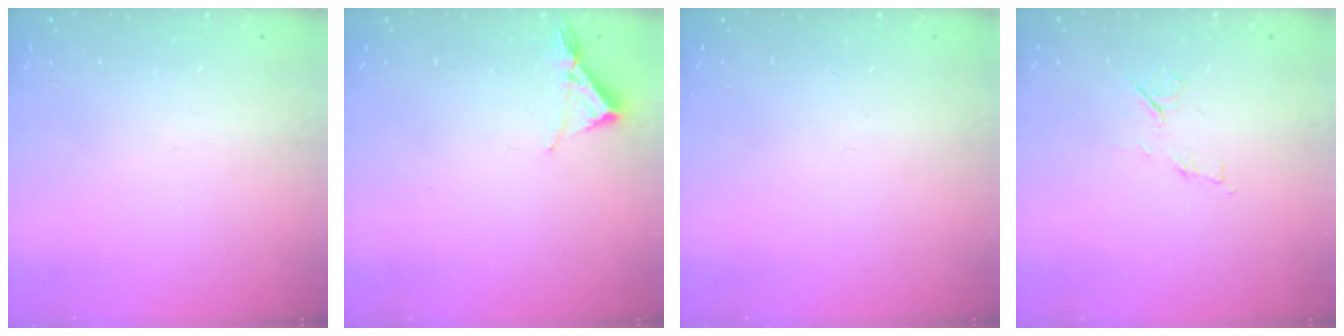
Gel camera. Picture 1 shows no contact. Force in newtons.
{"total": 3.1, "press": 3.1, "slide": 0.5}
{"total": 0.0}
{"total": 6.3, "press": 6.3, "slide": 0.6}